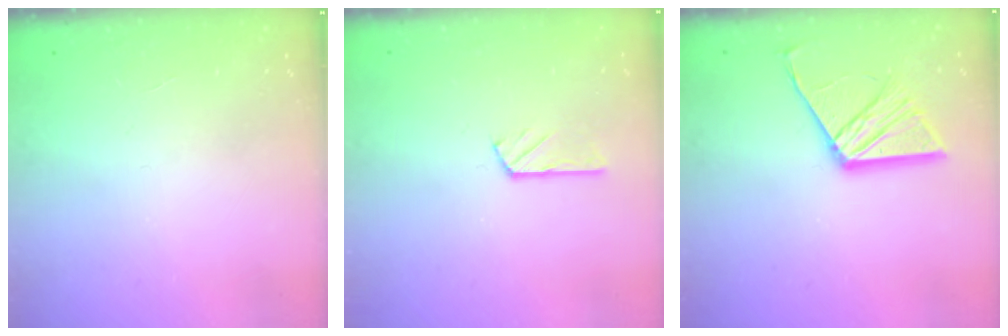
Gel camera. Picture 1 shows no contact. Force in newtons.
{"total": 2.7, "press": 2.7, "slide": 0.1}
{"total": 12.2, "press": 12.2, "slide": 0.9}